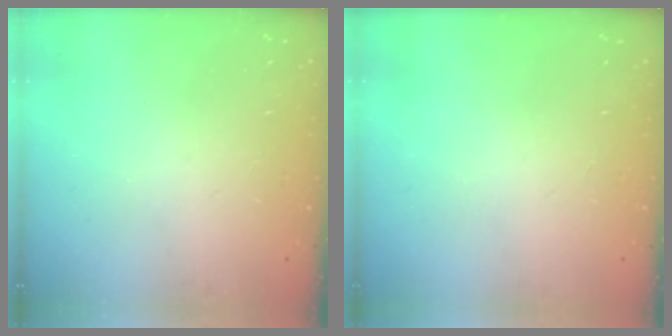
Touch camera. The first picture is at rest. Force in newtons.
{"total": 0.0}